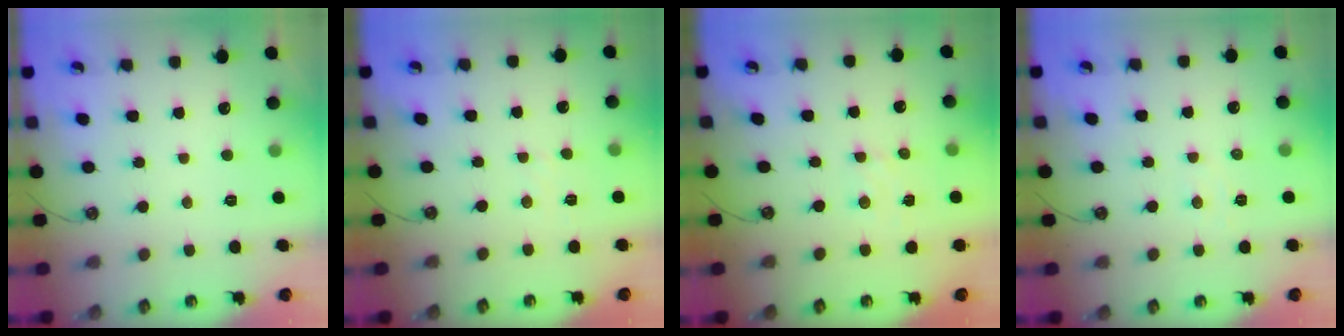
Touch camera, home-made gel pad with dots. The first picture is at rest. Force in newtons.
{"total": 2.1, "press": 2.1, "slide": 0.4}
{"total": 3.3, "press": 3.2, "slide": 0.4}
{"total": 3.3, "press": 3.2, "slide": 0.5}